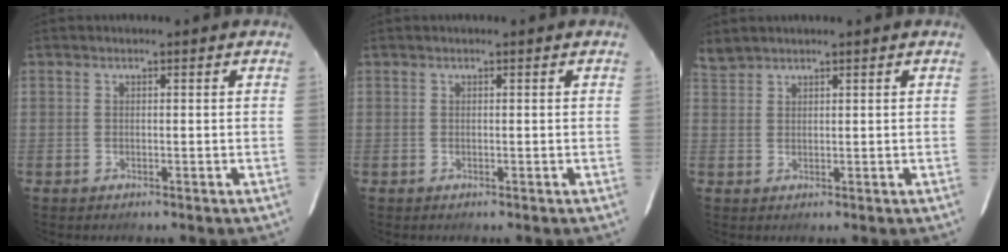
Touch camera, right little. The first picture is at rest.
{"total": 0.0}
{"total": 2.0, "force": [2.0, 0.2, 0.1], "torque": [-0.010, 0.014, 0.047]}